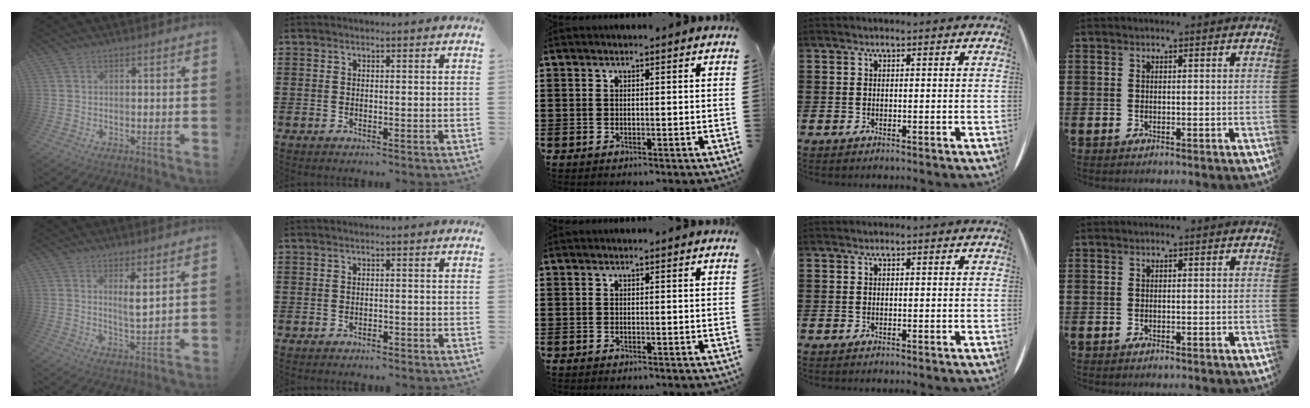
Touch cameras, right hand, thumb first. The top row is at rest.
{"thumb": {"total": 4.8, "force": [2.6, 0.5, 4.0], "torque": [-0.057, -0.021, 0.038]}, "index": {"total": 0.8, "force": [-0.8, 0.0, 0.2], "torque": [-0.009, -0.006, -0.015]}}